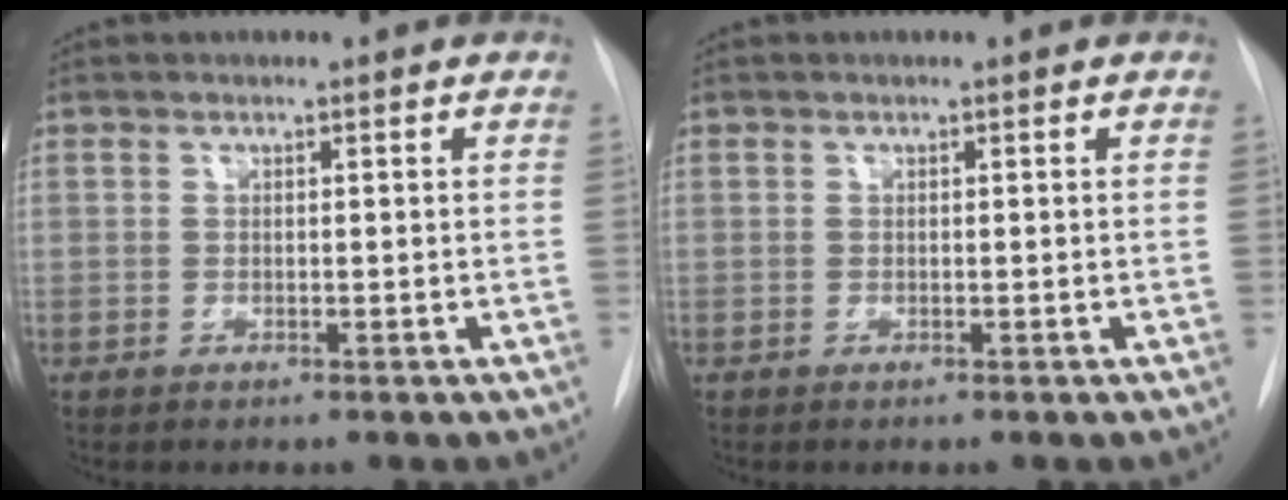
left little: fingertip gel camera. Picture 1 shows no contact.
{"total": 0.0}